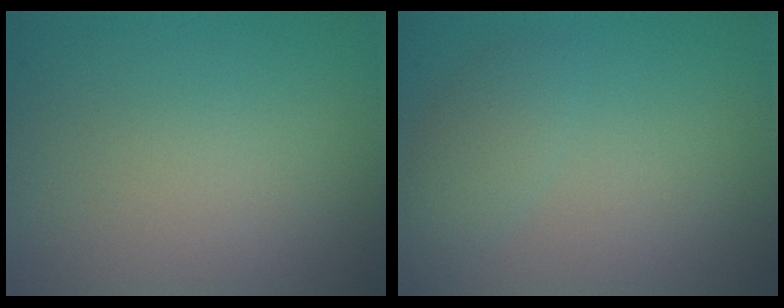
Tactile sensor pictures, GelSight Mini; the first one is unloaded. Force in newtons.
{"total": 2.1, "press": 2.1, "slide": 0.0}